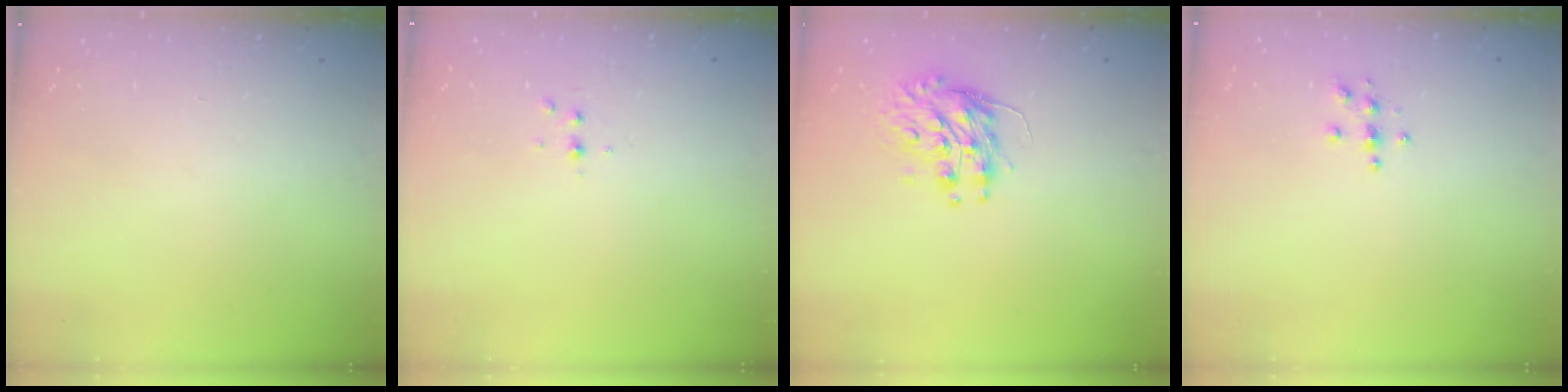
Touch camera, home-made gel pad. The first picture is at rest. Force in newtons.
{"total": 4.0, "press": 3.6, "slide": 1.8}
{"total": 9.0, "press": 9.0, "slide": 0.3}
{"total": 3.6, "press": 3.6, "slide": 0.4}